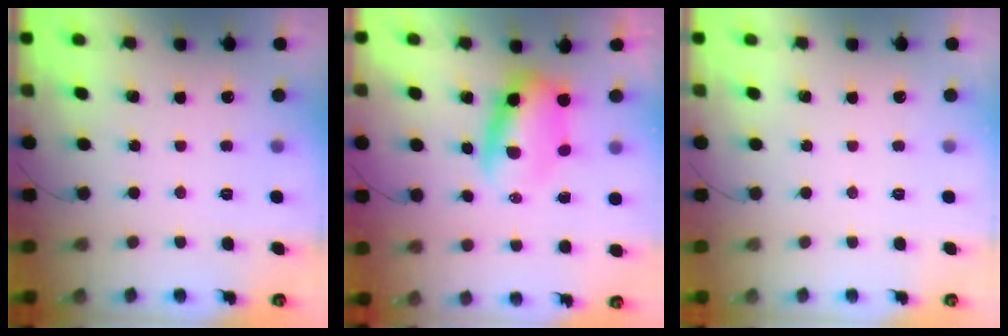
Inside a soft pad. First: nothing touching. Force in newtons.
{"total": 6.5, "press": 6.3, "slide": 1.5}
{"total": 0.0}